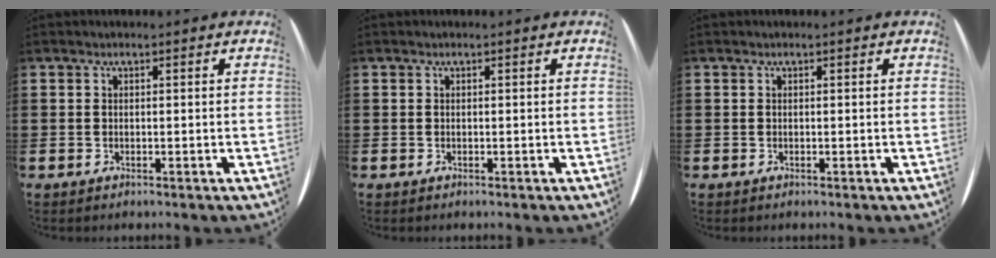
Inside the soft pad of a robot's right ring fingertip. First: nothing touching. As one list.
[{"total": 0.0}, {"total": 0.0}]